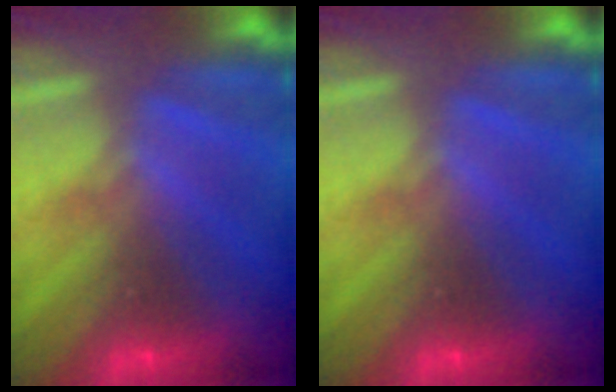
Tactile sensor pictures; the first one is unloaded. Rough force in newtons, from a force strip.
{"total": 0.0}